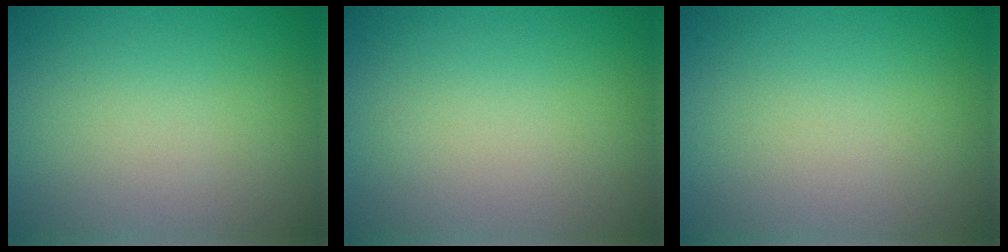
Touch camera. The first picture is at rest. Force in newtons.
{"total": 0.0}
{"total": 0.0}